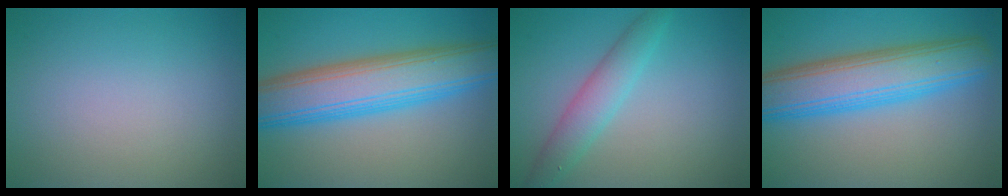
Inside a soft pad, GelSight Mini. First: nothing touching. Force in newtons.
{"total": 9.4, "press": 9.4, "slide": 0.3}
{"total": 3.4, "press": 3.4, "slide": 0.1}
{"total": 8.7, "press": 8.7, "slide": 0.2}